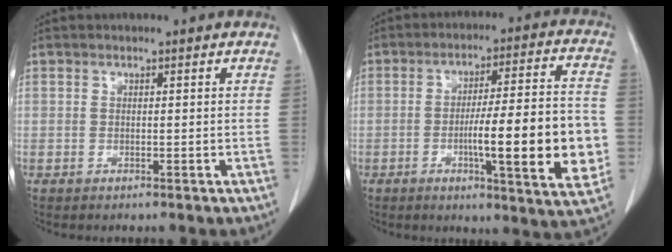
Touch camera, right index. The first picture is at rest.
{"total": 16.7, "force": [-3.2, 1.7, 16.3], "torque": [-0.223, 0.005, -0.044]}